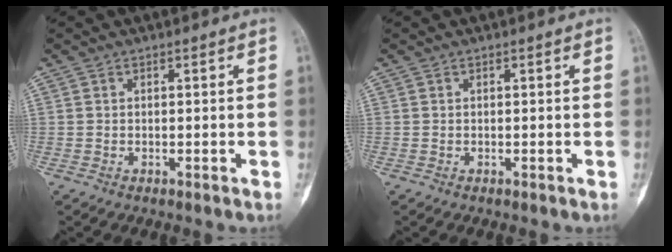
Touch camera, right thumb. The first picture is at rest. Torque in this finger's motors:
{"motor_torque": [0.18, 0.17, 0.00, 0.00, 0.02]}